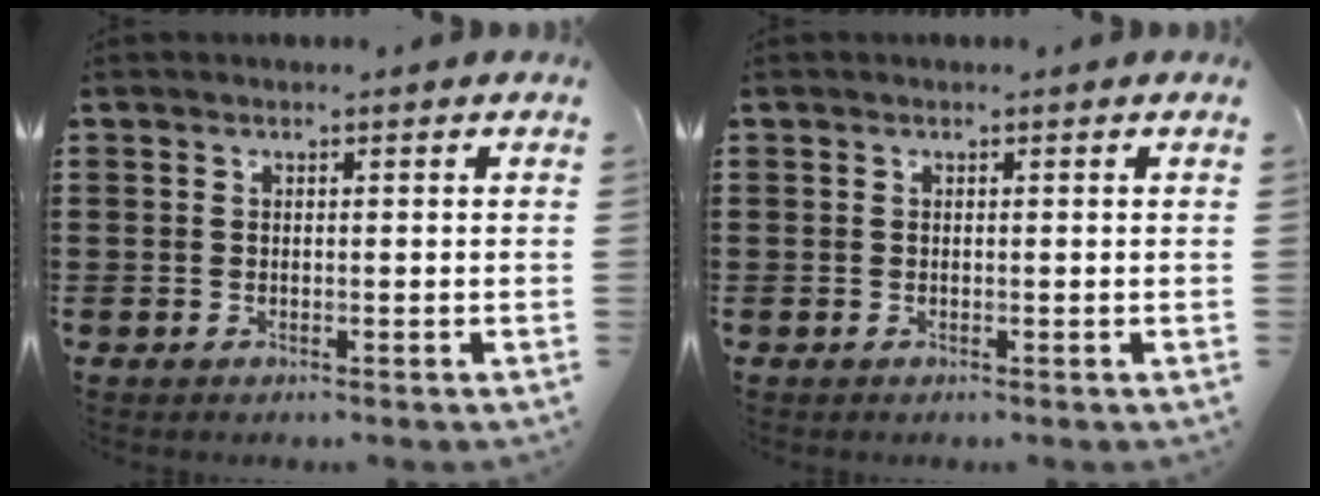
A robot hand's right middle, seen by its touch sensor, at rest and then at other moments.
{"total": 0.0}